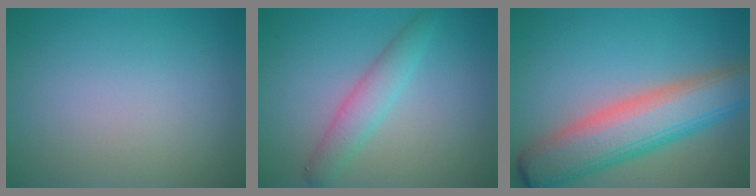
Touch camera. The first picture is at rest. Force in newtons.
{"total": 2.8, "press": 2.8, "slide": 0.1}
{"total": 8.7, "press": 8.7, "slide": 0.4}